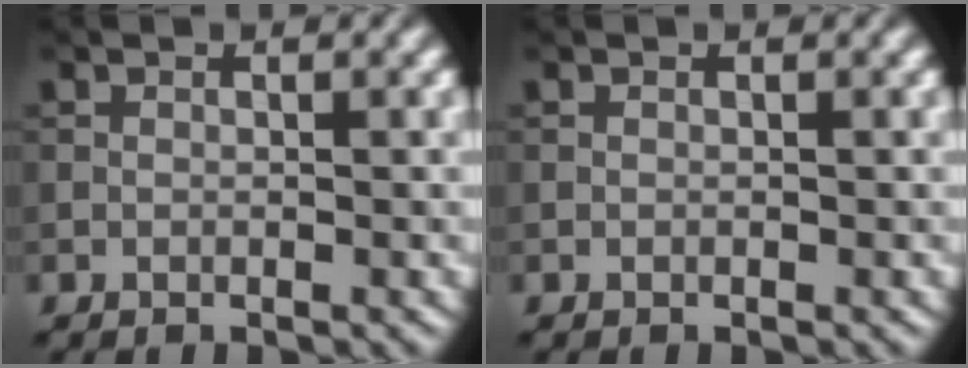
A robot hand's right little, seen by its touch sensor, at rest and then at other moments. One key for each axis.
{"total": 0.0}